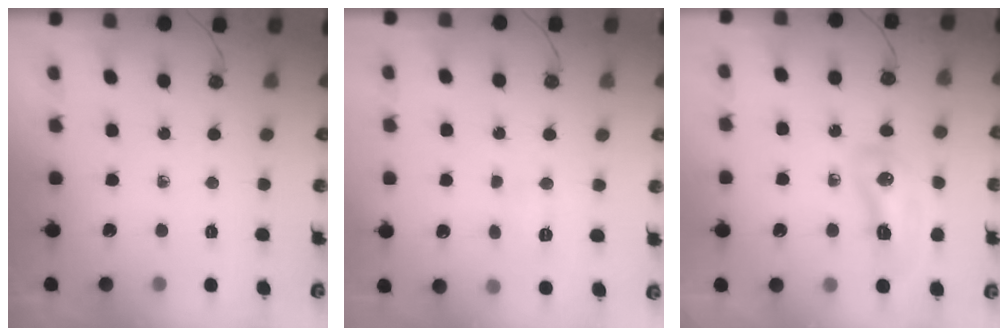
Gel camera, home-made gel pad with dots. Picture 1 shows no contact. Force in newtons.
{"total": 4.2, "press": 4.2, "slide": 0.4}
{"total": 14.8, "press": 12.2, "slide": 8.4}